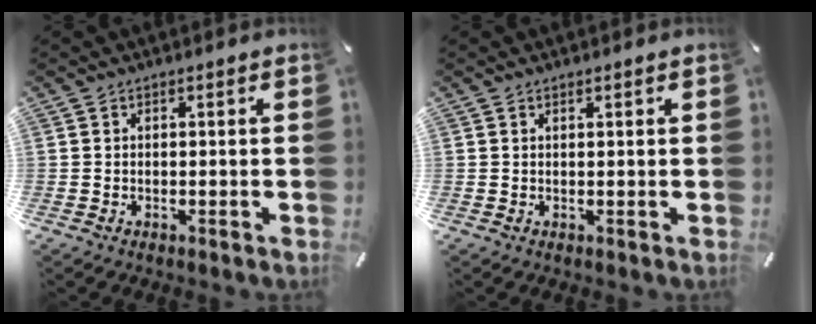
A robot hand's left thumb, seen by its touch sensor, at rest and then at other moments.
{"total": 0.5, "force": [0.4, 0.0, 0.4], "torque": [-0.007, 0.000, 0.006]}